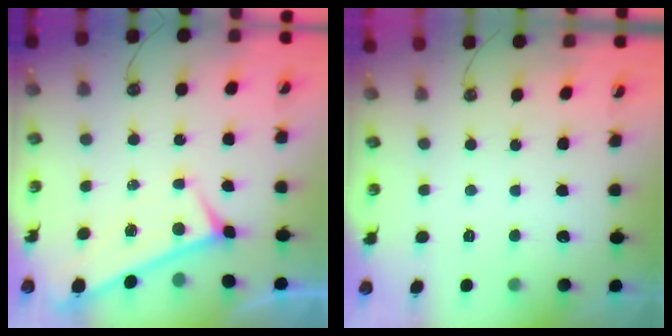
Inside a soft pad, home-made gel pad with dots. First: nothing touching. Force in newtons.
{"total": 0.0}